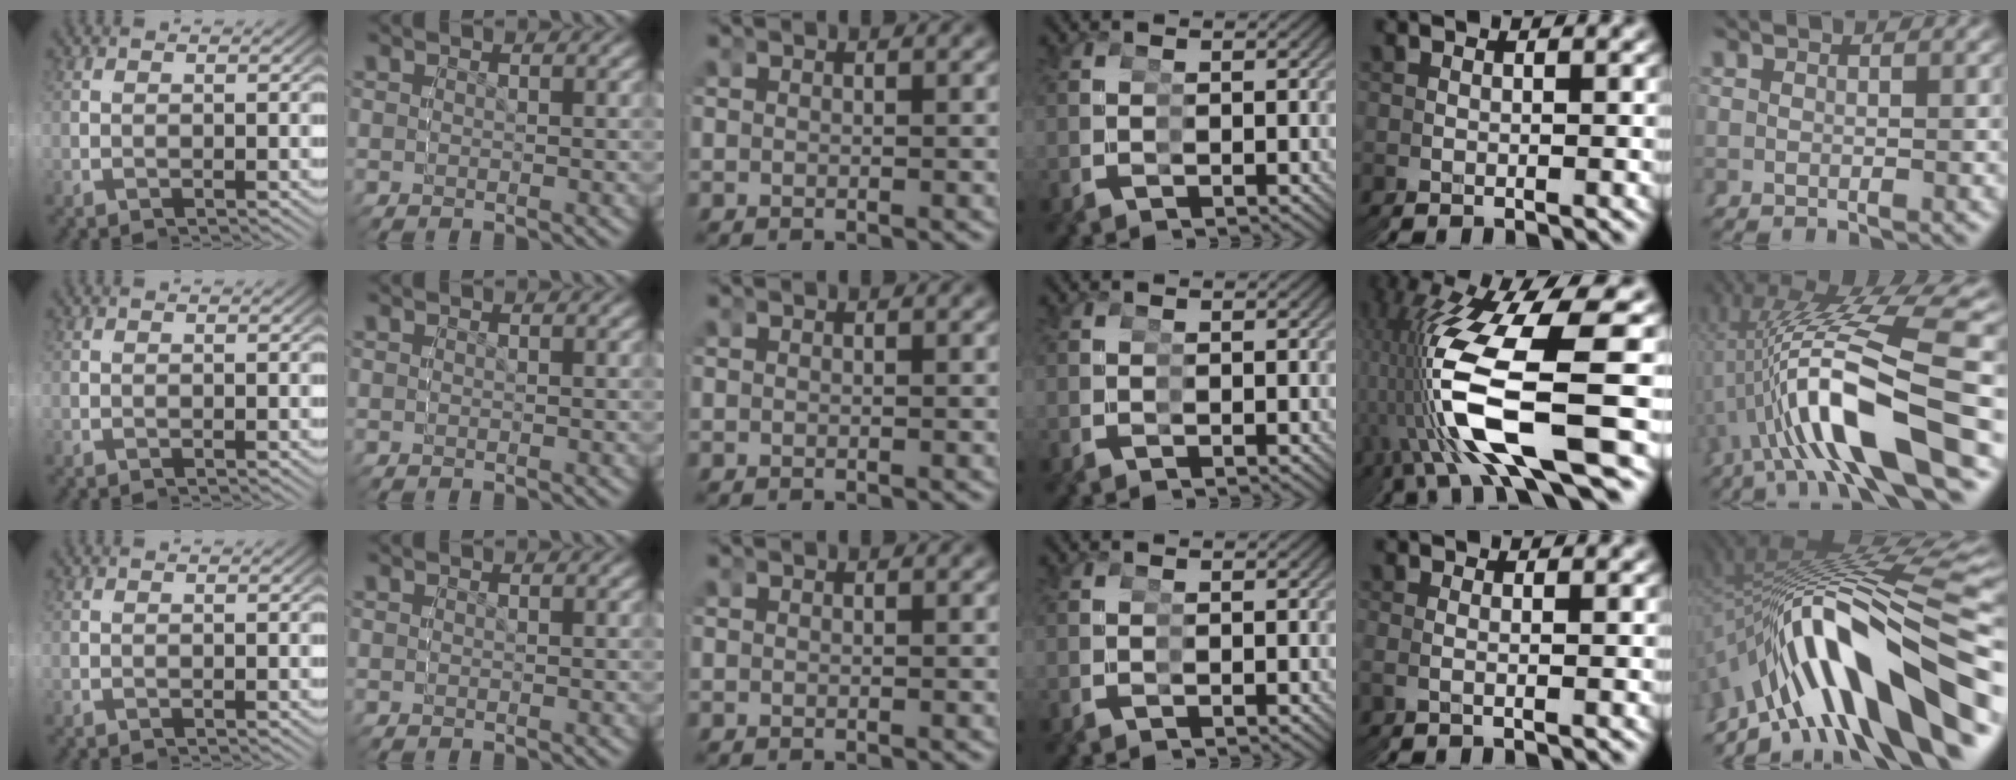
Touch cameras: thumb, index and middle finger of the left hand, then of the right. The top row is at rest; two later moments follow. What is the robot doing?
{"motion": "grasp_and_lifting", "object": "cup"}